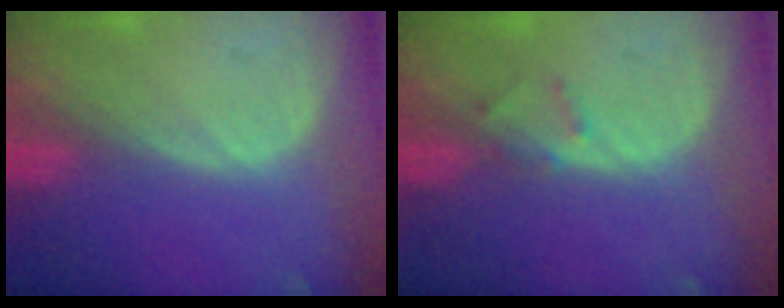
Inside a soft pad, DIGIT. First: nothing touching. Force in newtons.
{"total": 1.3, "press": 1.1, "slide": 0.8}